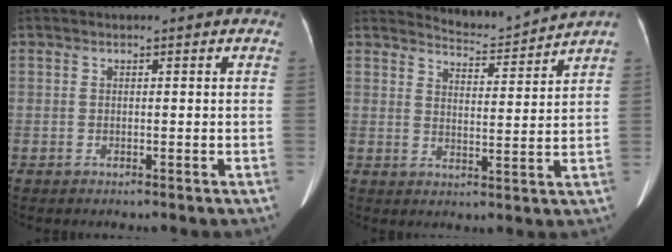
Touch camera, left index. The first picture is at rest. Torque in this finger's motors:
{"motor_torque": [-0.54, -0.41, -0.30, -0.16]}